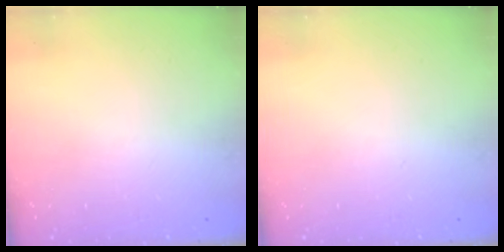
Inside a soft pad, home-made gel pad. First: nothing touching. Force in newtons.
{"total": 0.0}